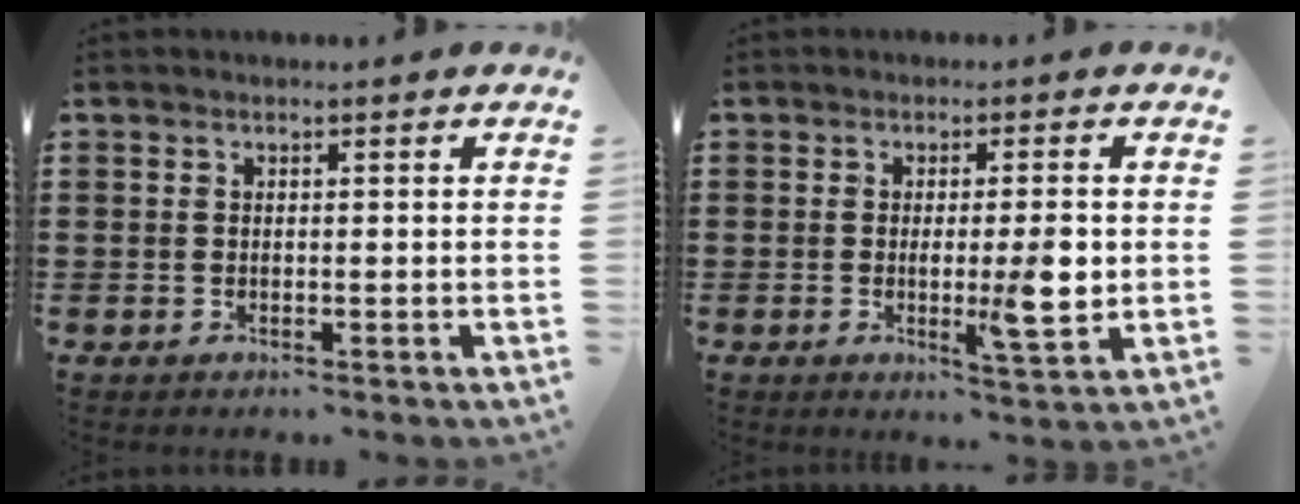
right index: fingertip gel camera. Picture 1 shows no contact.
{"total": 6.2, "force": [-0.5, 1.0, 6.1], "torque": [-0.098, -0.006, -0.010]}